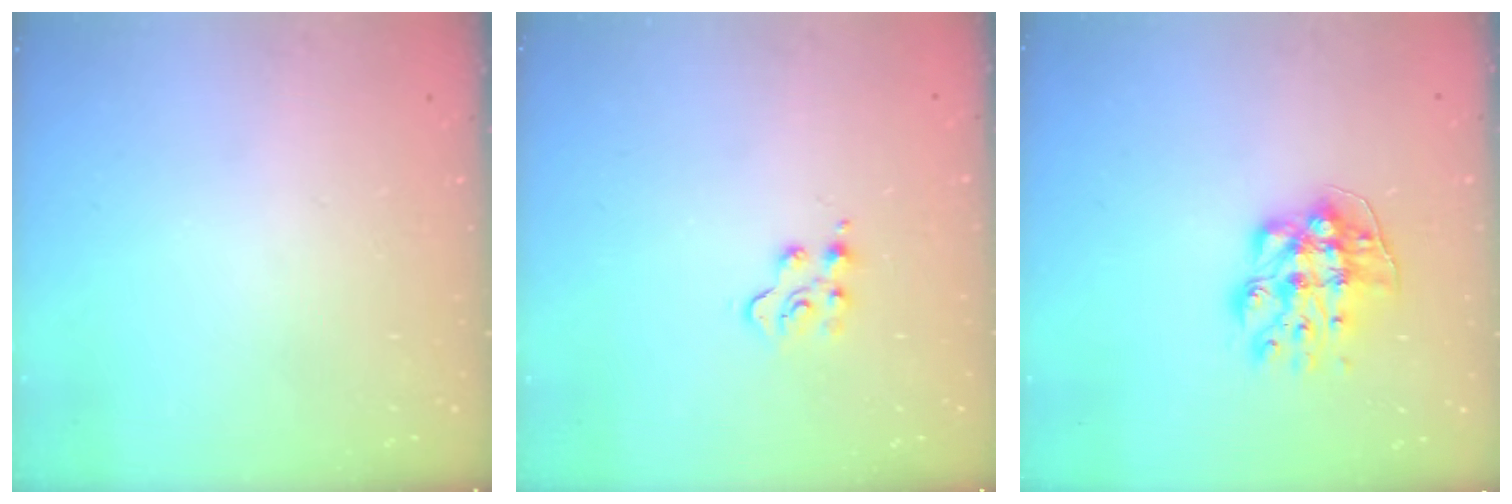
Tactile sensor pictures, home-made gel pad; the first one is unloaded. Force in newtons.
{"total": 5.2, "press": 5.2, "slide": 0.5}
{"total": 11.1, "press": 11.1, "slide": 0.8}